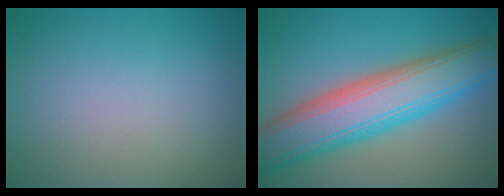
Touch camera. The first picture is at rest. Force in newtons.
{"total": 10.1, "press": 10.1, "slide": 0.4}